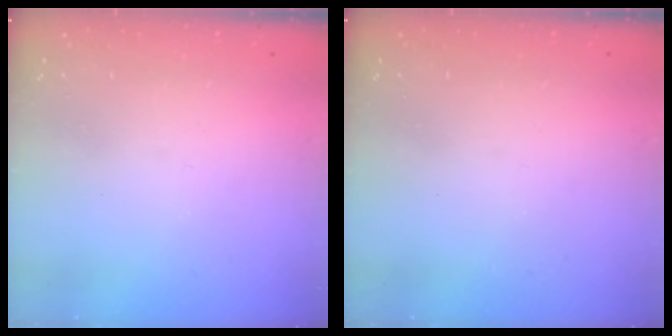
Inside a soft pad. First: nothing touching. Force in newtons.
{"total": 0.0}